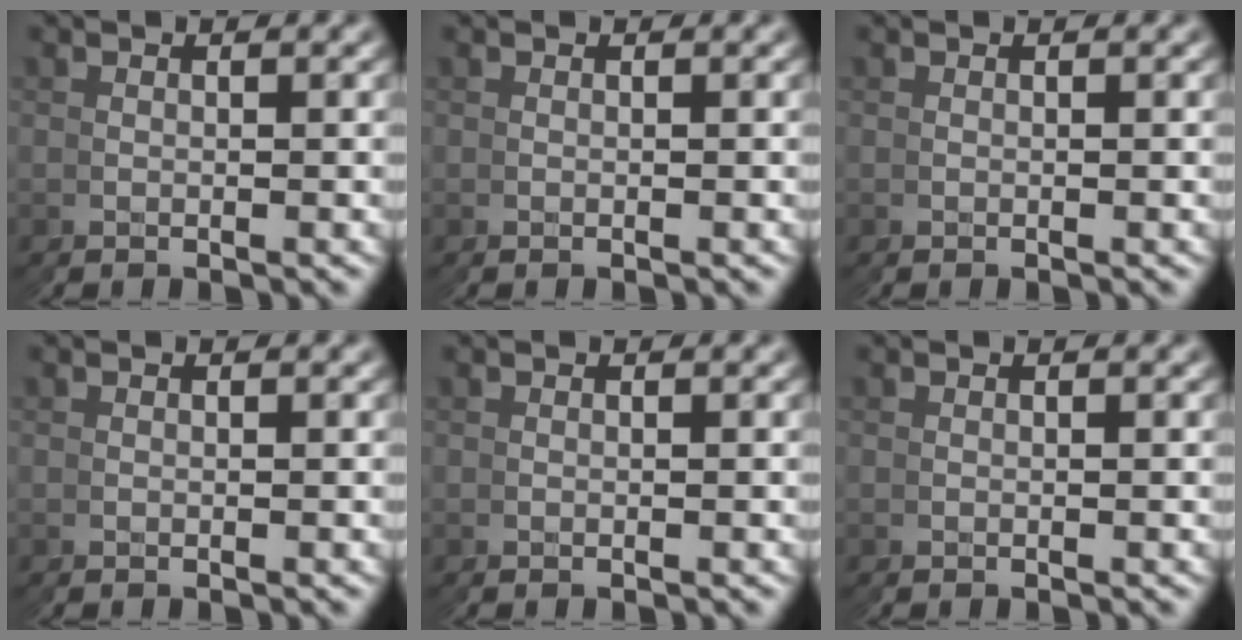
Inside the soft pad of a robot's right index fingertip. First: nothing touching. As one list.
[{"total": 0.0}, {"total": 0.0}, {"total": 0.0}, {"total": 0.0}, {"total": 0.0}]